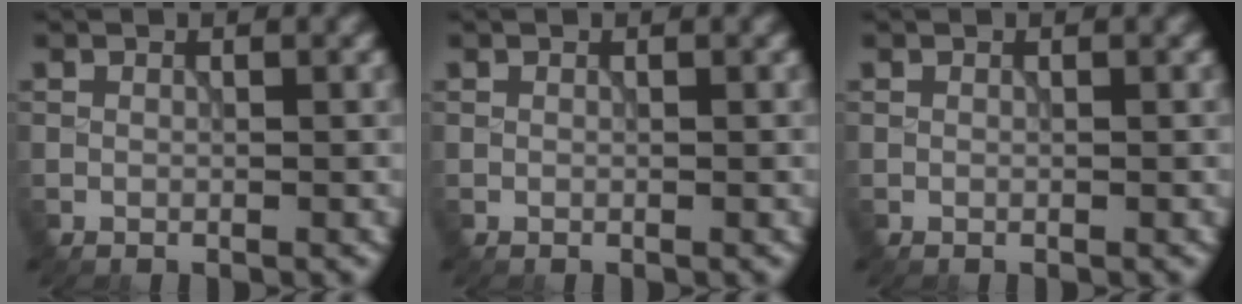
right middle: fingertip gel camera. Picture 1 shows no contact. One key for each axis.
{"total": 0.0}
{"total": 0.0}